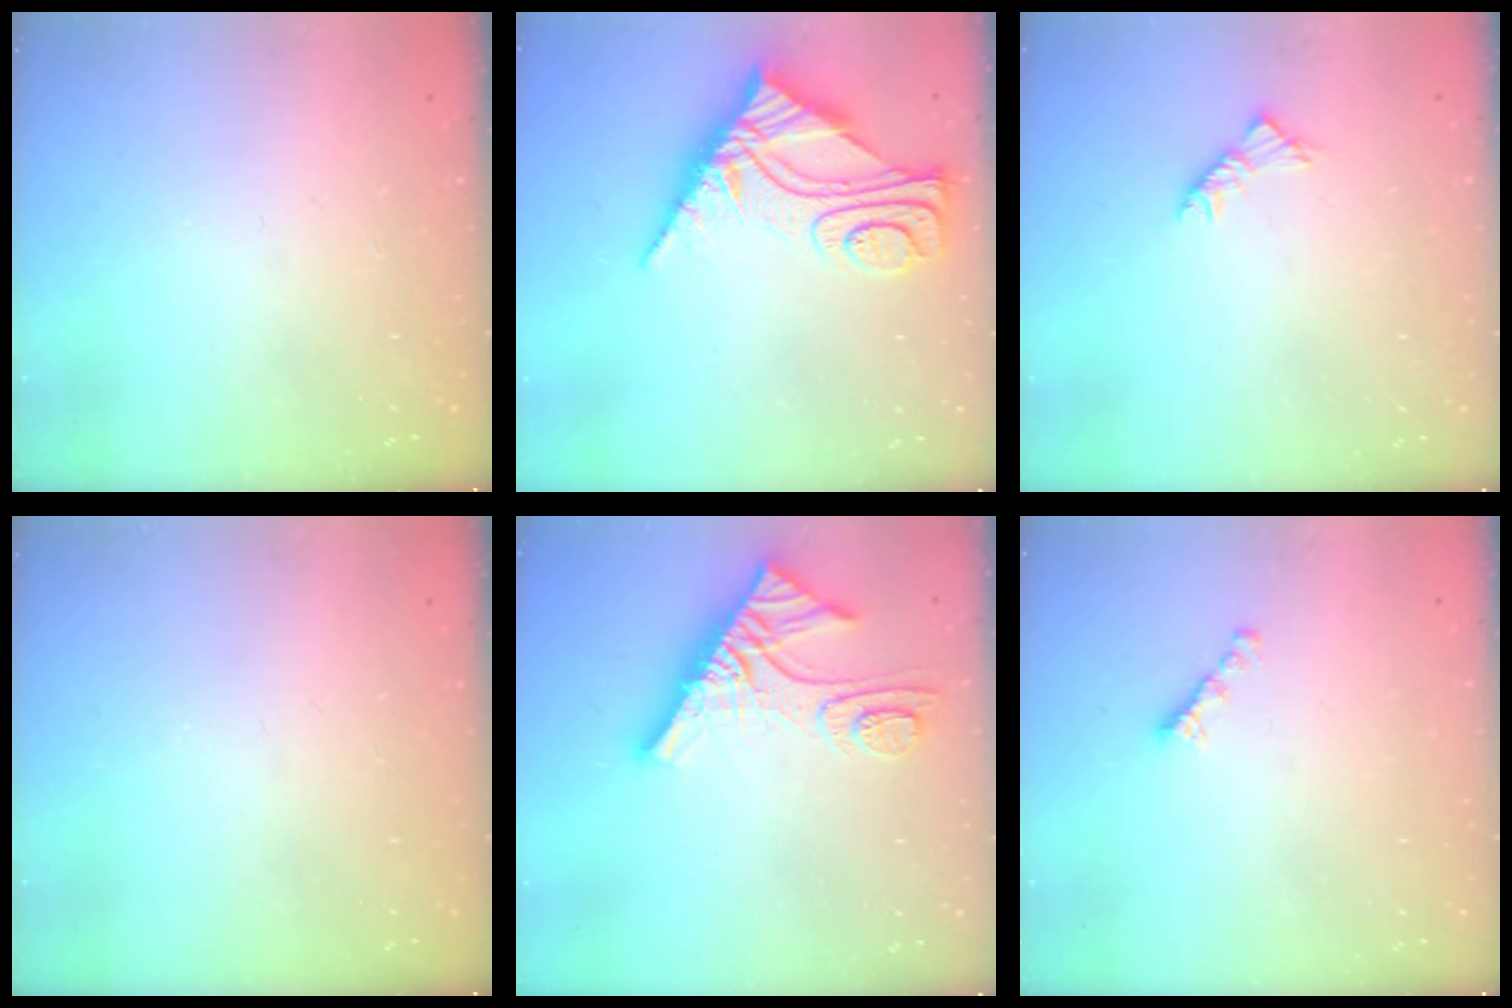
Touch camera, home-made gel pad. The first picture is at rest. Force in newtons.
{"total": 11.3, "press": 11.2, "slide": 1.1}
{"total": 4.1, "press": 3.9, "slide": 1.1}
{"total": 0.0}
{"total": 13.5, "press": 13.4, "slide": 1.3}
{"total": 2.7, "press": 2.6, "slide": 0.8}